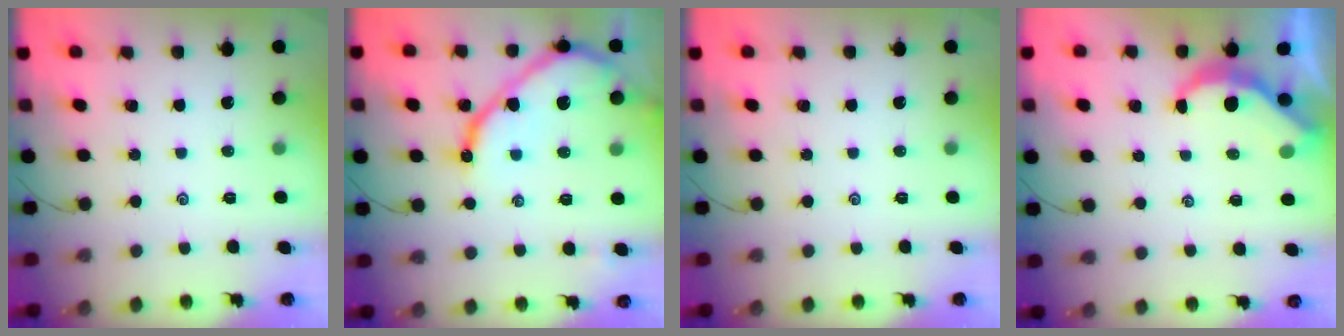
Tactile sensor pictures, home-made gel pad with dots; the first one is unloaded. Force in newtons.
{"total": 13.0, "press": 12.9, "slide": 1.4}
{"total": 0.0}
{"total": 4.2, "press": 4.1, "slide": 0.5}